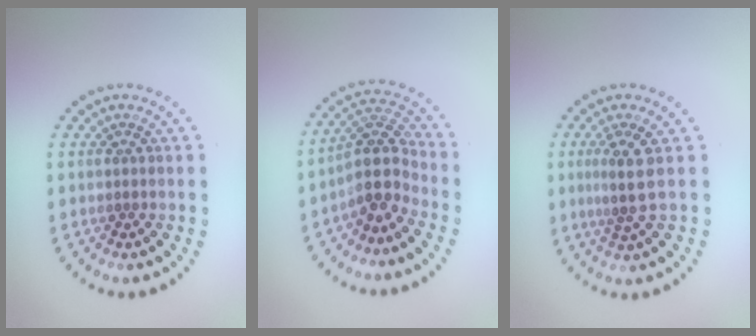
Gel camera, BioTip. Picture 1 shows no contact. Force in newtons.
{"total": 3.8, "press": 2.9, "slide": 2.4}
{"total": 2.4, "press": 1.7, "slide": 1.7}